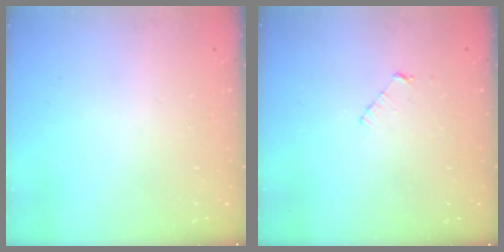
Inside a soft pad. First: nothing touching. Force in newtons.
{"total": 3.5, "press": 3.5, "slide": 0.3}